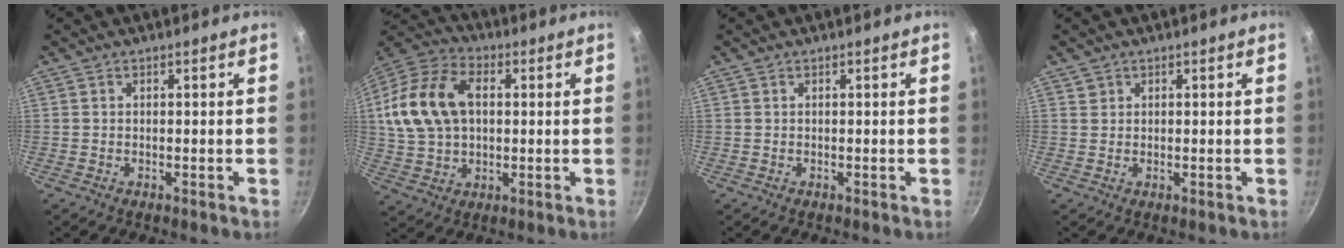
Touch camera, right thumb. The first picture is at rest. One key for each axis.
{"total": 17.4, "fx": 2.8, "fy": 12.0, "fz": 12.3, "tx": -0.227, "ty": 0.023, "tz": 0.047}
{"total": 0.0}
{"total": 1.0, "fx": 0.5, "fy": 0.9, "fz": 0.1, "tx": 0.009, "ty": 0.003, "tz": 0.006}